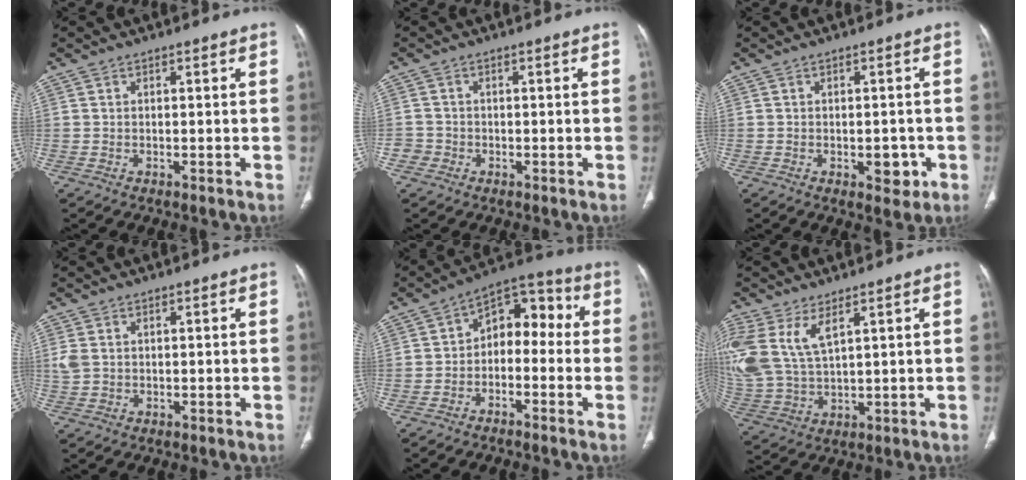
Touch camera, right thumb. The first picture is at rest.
{"total": 2.2, "force": [-0.9, 1.9, 0.1], "torque": [0.004, 0.012, -0.023]}
{"total": 4.1, "force": [-1.3, 2.4, 3.1], "torque": [-0.021, 0.003, -0.009]}
{"total": 2.7, "force": [0.5, 1.9, 1.8], "torque": [-0.057, 0.007, 0.016]}
{"total": 9.8, "force": [-1.3, 6.6, 7.1], "torque": [-0.065, 0.053, -0.038]}
{"total": 13.5, "force": [6.0, 6.7, 10.0], "torque": [-0.241, -0.013, 0.134]}